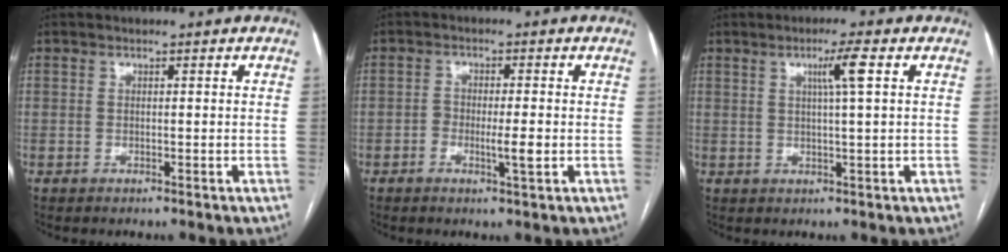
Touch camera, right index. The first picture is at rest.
{"total": 3.4, "force": [-0.9, 0.6, 3.2], "torque": [-0.054, 0.003, -0.012]}
{"total": 4.0, "force": [1.4, -0.6, 3.7], "torque": [-0.067, 0.000, 0.024]}